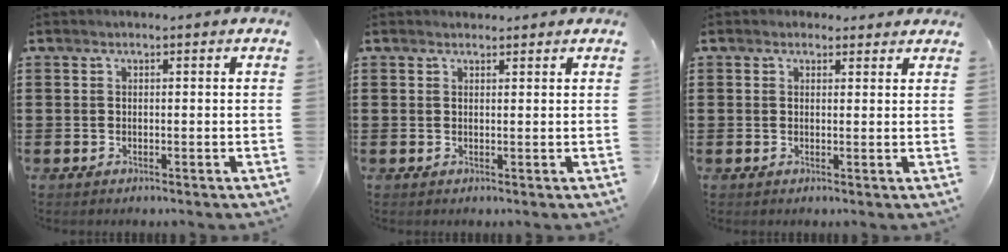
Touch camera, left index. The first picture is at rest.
{"total": 1.1, "force": [1.0, 0.3, 0.1], "torque": [-0.004, 0.000, 0.021]}
{"total": 0.9, "force": [0.7, 0.4, 0.2], "torque": [-0.006, 0.003, 0.015]}